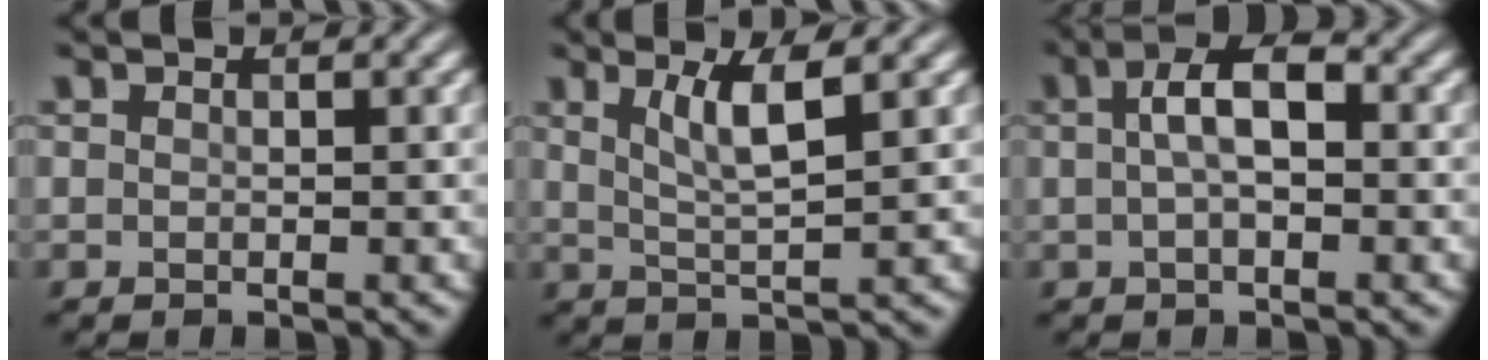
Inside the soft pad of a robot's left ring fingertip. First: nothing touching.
{"total": 3.7, "force": [1.6, 0.7, 3.3], "torque": [-0.059, -0.002, 0.032]}
{"total": 4.2, "force": [0.4, 1.7, 3.8], "torque": [-0.068, 0.009, 0.003]}